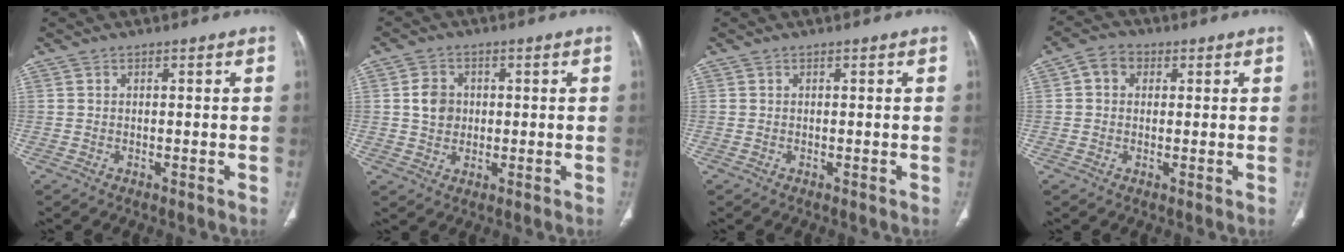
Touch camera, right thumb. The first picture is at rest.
{"total": 5.1, "force": [0.4, 4.4, 2.6], "torque": [-0.029, 0.002, 0.005]}
{"total": 0.0}
{"total": 4.4, "force": [1.0, 3.7, 2.2], "torque": [-0.020, 0.010, 0.011]}